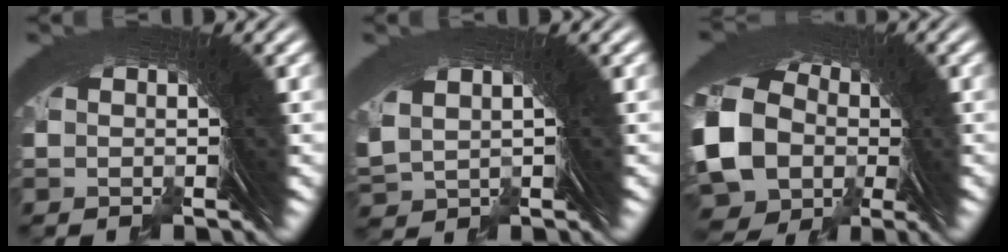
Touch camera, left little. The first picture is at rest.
{"total": 1.4, "force": [0.6, 1.1, 0.7], "torque": [-0.021, -0.013, 0.028]}
{"total": 11.8, "force": [-1.8, 9.5, 6.8], "torque": [-0.169, -0.054, -0.008]}